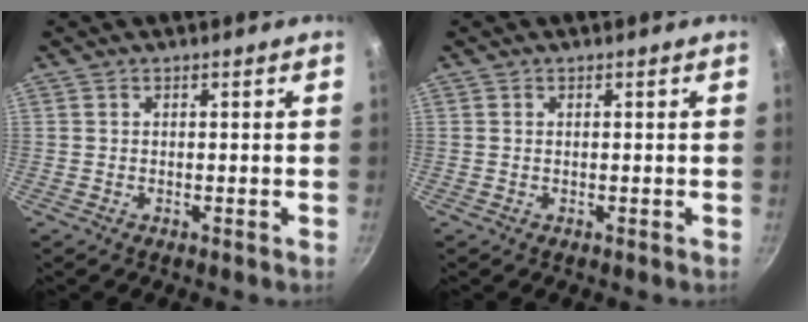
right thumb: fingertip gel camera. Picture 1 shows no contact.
{"total": 0.0}